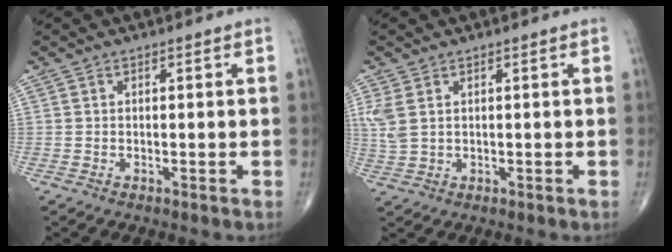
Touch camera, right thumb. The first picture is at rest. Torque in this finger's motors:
{"motor_torque": [0.03, 0.07, 0.39, 0.45, 0.03]}